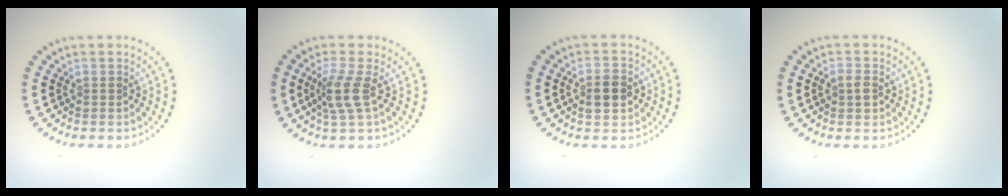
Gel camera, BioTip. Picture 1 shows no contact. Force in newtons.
{"total": 2.7, "press": 2.1, "slide": 1.8}
{"total": 2.9, "press": 2.9, "slide": 0.1}
{"total": 1.5, "press": 1.4, "slide": 0.3}